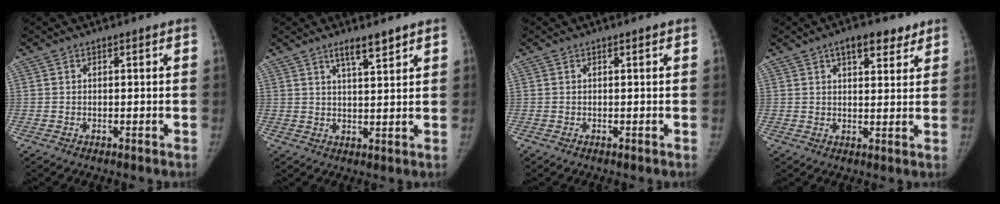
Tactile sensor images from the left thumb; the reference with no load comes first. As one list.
[{"total": 4.6, "force": [3.3, 0.8, 3.1], "torque": [-0.043, -0.021, 0.057]}, {"total": 0.0}, {"total": 7.0, "force": [4.3, 3.3, 4.5], "torque": [-0.034, -0.015, 0.059]}]